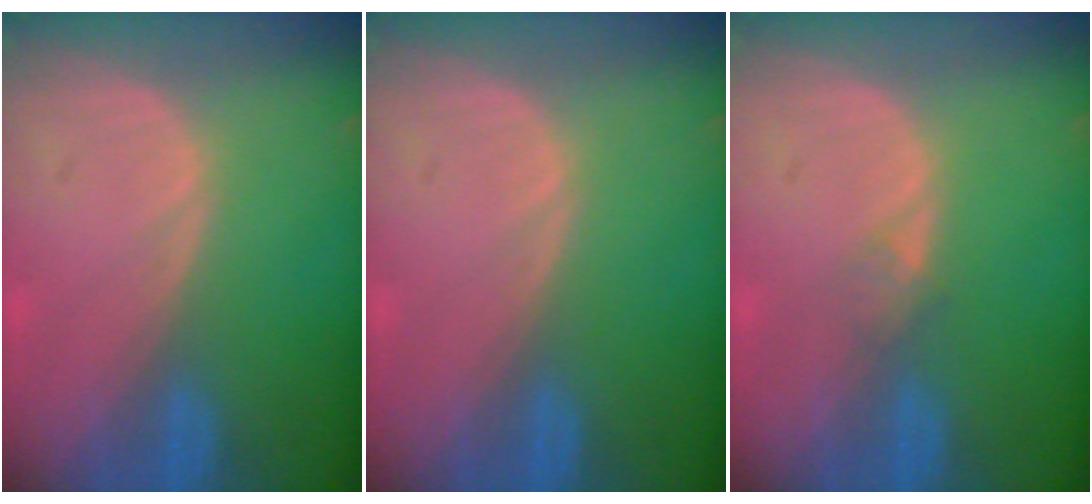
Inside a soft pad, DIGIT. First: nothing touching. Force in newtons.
{"total": 0.0}
{"total": 1.1, "press": 1.0, "slide": 0.1}